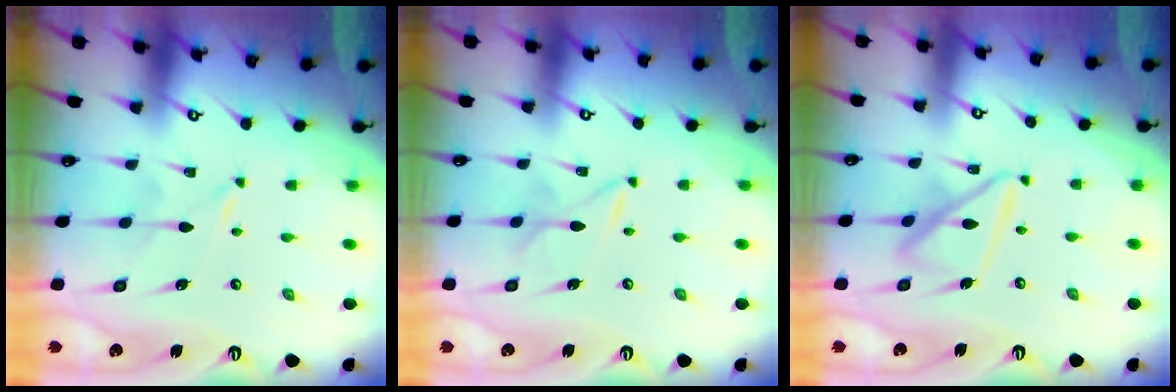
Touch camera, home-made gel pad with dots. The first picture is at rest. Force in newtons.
{"total": 2.3, "press": 2.3, "slide": 0.2}
{"total": 13.7, "press": 13.7, "slide": 1.5}